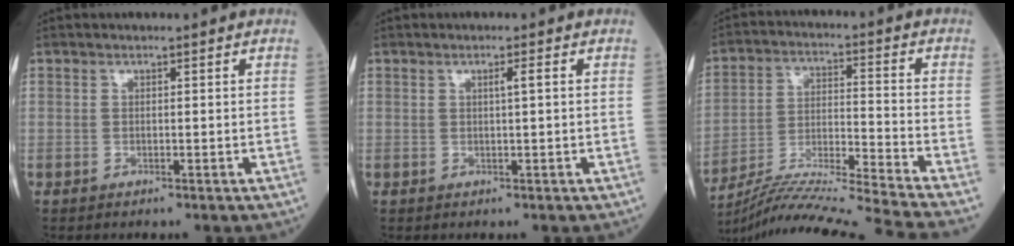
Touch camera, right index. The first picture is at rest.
{"total": 1.2, "force": [0.3, -0.2, 1.2], "torque": [-0.019, 0.002, 0.003]}
{"total": 21.2, "force": [-19.3, -3.4, 8.1], "torque": [-0.142, -0.033, -0.311]}